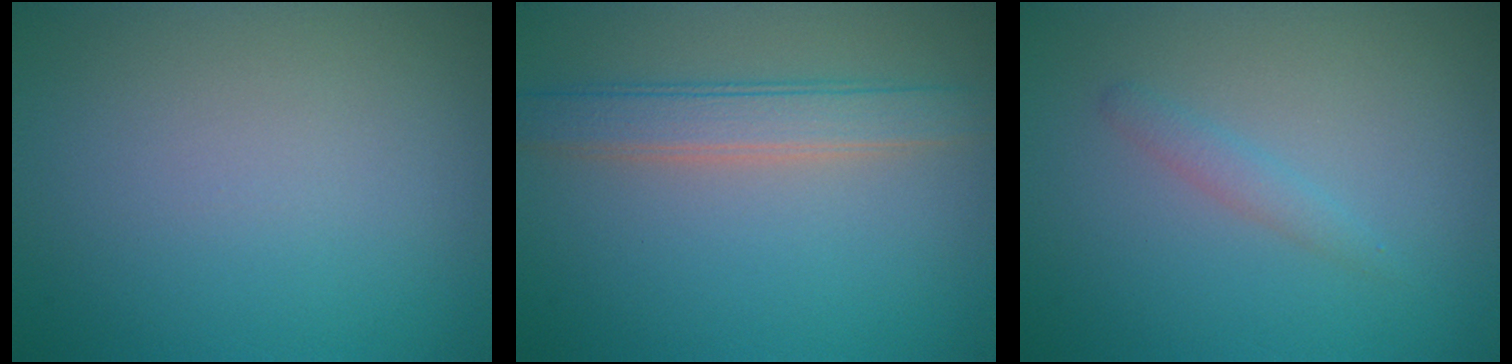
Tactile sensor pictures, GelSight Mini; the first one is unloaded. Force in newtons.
{"total": 3.4, "press": 3.4, "slide": 0.1}
{"total": 1.2, "press": 1.2, "slide": 0.0}